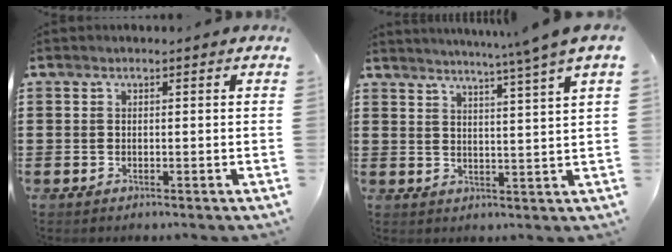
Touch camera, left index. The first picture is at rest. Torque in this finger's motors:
{"motor_torque": [0.90, -1.24, 1.05, 0.21]}